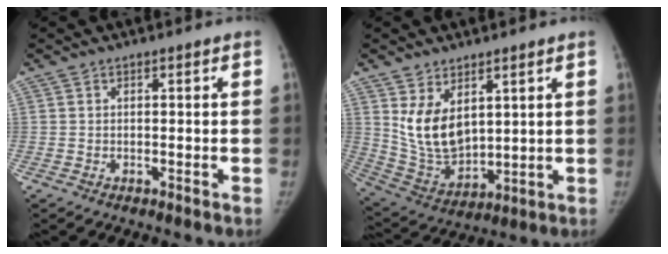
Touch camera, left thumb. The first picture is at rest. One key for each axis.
{"total": 11.4, "fx": 4.3, "fy": 6.9, "fz": 7.9, "tx": -0.122, "ty": -0.031, "tz": 0.108}